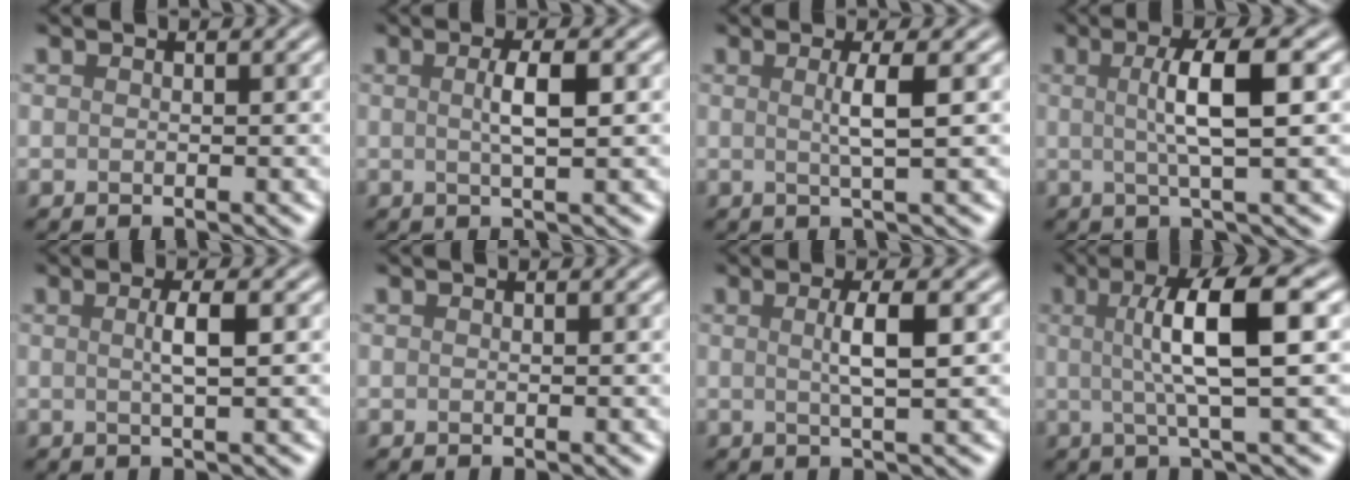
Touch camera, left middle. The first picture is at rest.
{"total": 2.7, "force": [0.3, 0.5, 2.7], "torque": [-0.044, 0.007, 0.003]}
{"total": 2.7, "force": [0.3, 0.5, 2.6], "torque": [-0.044, 0.003, -0.001]}
{"total": 5.0, "force": [0.6, 1.0, 4.9], "torque": [-0.079, 0.005, 0.007]}
{"total": 2.4, "force": [0.2, 0.4, 2.3], "torque": [-0.039, 0.004, -0.001]}
{"total": 0.0}
{"total": 3.1, "force": [0.4, 0.6, 3.0], "torque": [-0.047, 0.003, 0.003]}
{"total": 7.1, "force": [1.1, 1.3, 6.9], "torque": [-0.108, 0.010, 0.015]}